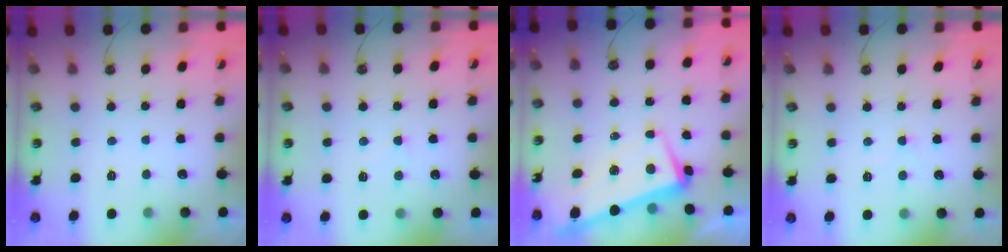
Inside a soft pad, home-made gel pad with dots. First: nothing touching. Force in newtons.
{"total": 4.8, "press": 4.8, "slide": 0.5}
{"total": 1.7, "press": 1.0, "slide": 1.4}
{"total": 1.0, "press": 0.9, "slide": 0.4}